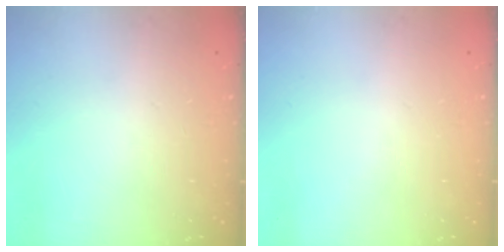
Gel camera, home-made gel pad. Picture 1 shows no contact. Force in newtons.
{"total": 0.0}